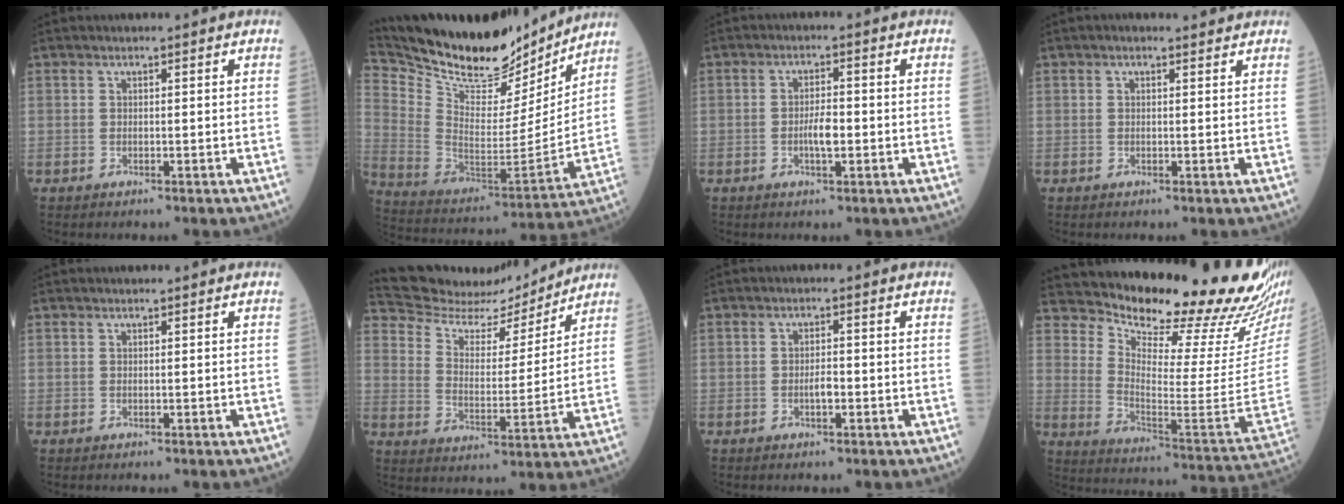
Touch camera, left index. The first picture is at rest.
{"total": 21.6, "force": [19.4, 6.0, 7.2], "torque": [-0.144, -0.034, 0.316]}
{"total": 3.1, "force": [-0.9, 0.8, 2.8], "torque": [-0.052, -0.001, -0.017]}
{"total": 2.0, "force": [1.8, 0.5, 0.7], "torque": [-0.011, 0.008, 0.020]}
{"total": 0.0}
{"total": 13.2, "force": [12.9, 2.3, 2.1], "torque": [-0.045, -0.005, 0.206]}
{"total": 1.7, "force": [-0.8, 0.5, 1.5], "torque": [-0.025, -0.001, -0.015]}
{"total": 25.3, "force": [22.7, 1.0, 11.2], "torque": [-0.184, -0.129, 0.300]}